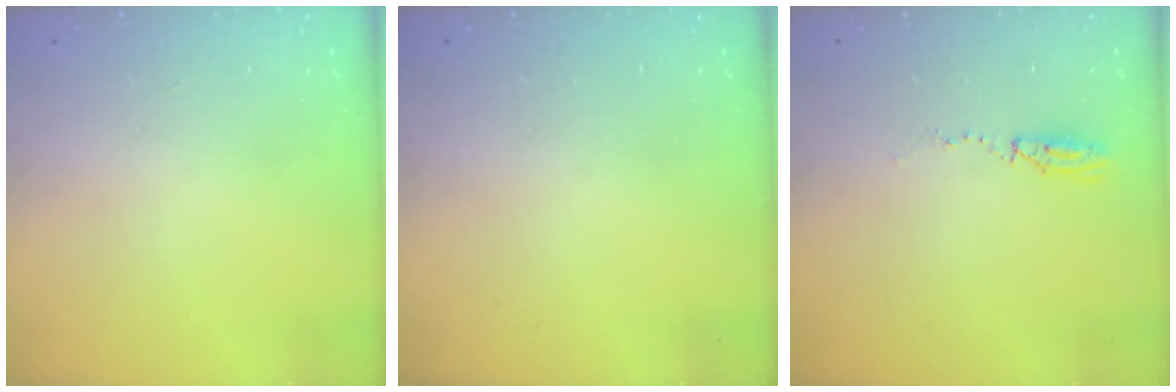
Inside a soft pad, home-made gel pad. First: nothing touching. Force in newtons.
{"total": 0.0}
{"total": 3.1, "press": 2.5, "slide": 1.9}